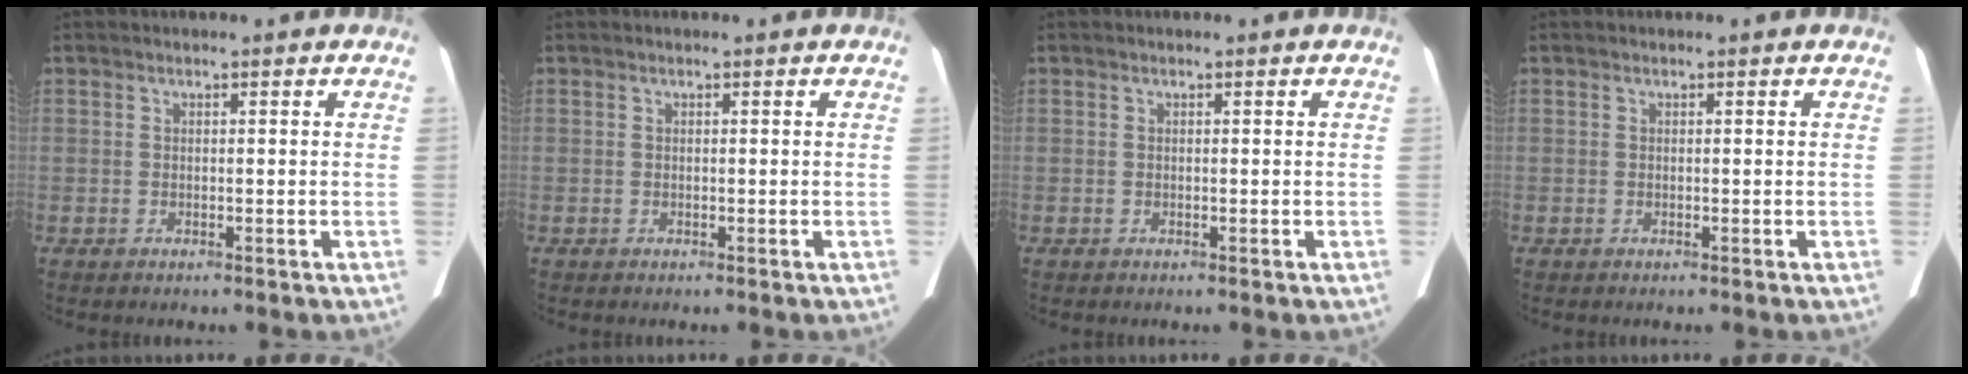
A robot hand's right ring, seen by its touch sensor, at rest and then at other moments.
{"total": 0.0}
{"total": 0.0}
{"total": 0.0}